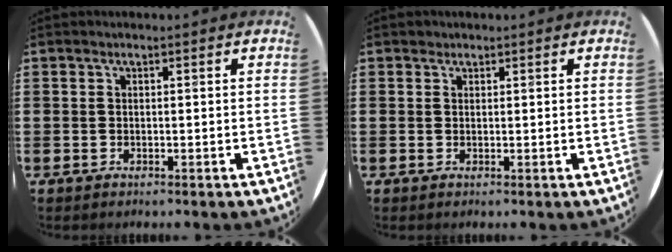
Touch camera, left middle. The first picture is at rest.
{"total": 0.5, "force": [0.5, 0.3, 0.0], "torque": [0.009, 0.000, 0.008]}